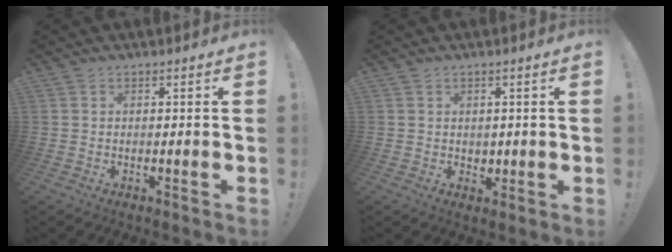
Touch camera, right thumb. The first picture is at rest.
{"total": 2.3, "force": [1.1, 2.0, 0.3], "torque": [0.004, -0.006, 0.020]}